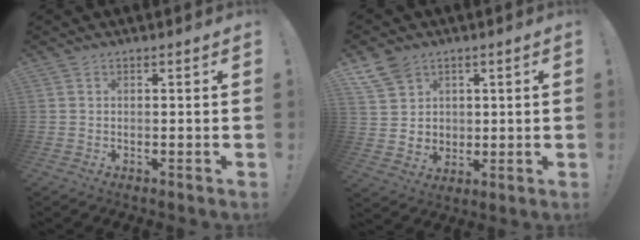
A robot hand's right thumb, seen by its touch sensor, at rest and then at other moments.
{"total": 9.6, "force": [5.2, 7.6, 2.8], "torque": [-0.055, -0.020, 0.110]}